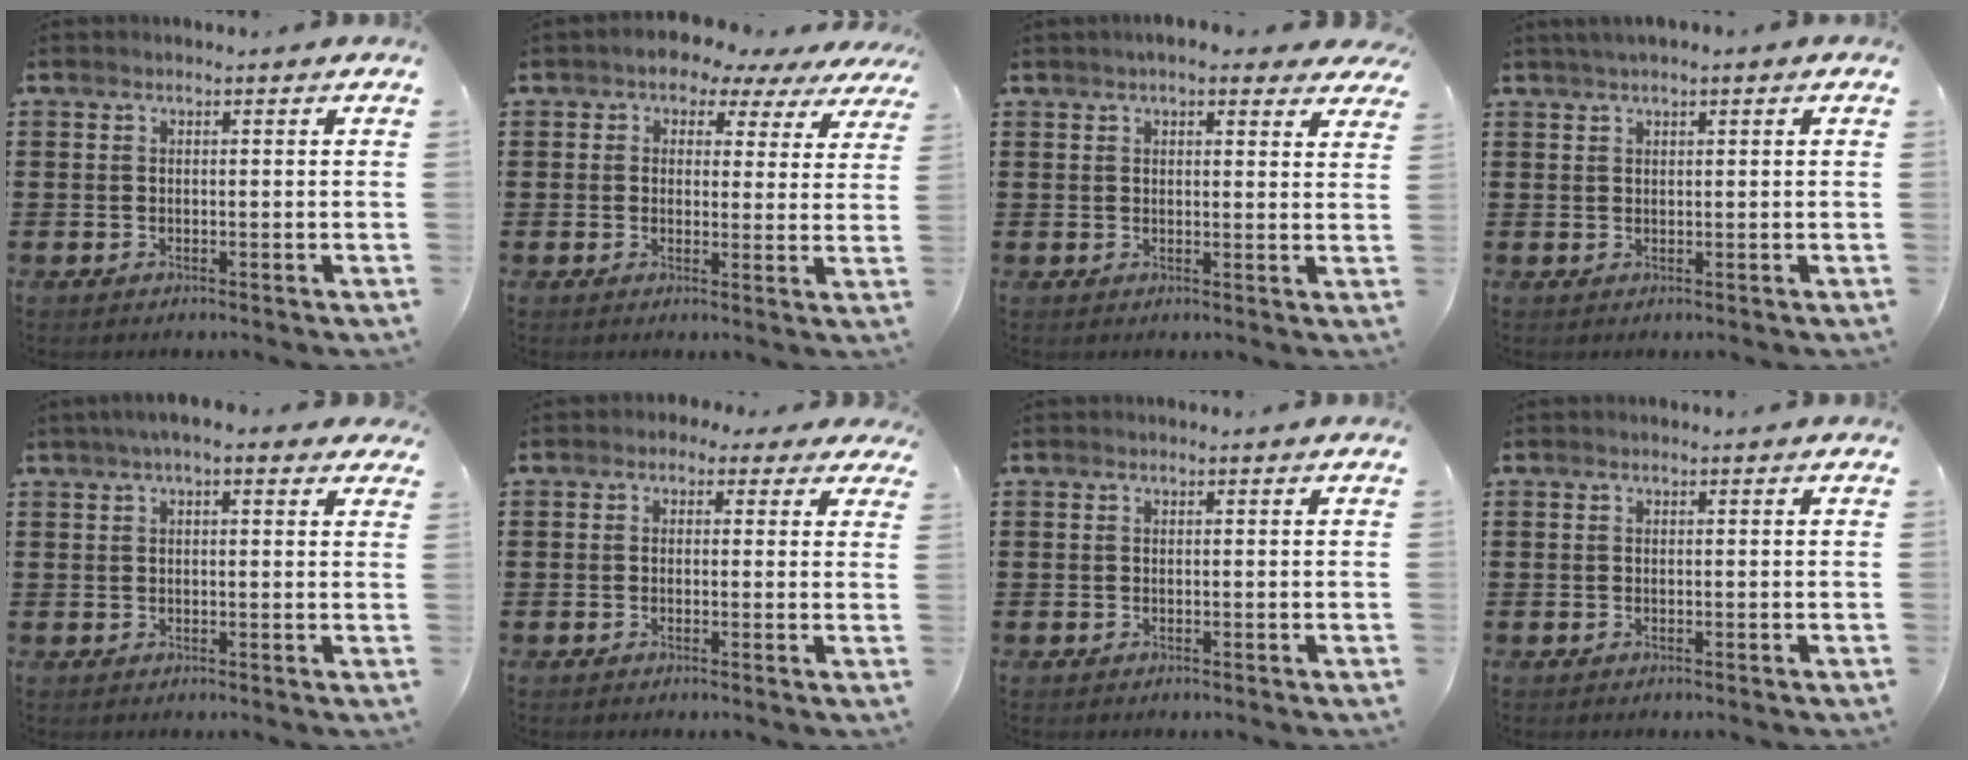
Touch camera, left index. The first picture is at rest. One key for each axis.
{"total": 3.0, "fx": 2.3, "fy": 1.9, "fz": 0.5, "tx": -0.020, "ty": -0.010, "tz": 0.035}
{"total": 3.6, "fx": 3.0, "fy": 0.7, "fz": 1.9, "tx": -0.037, "ty": -0.004, "tz": 0.053}
{"total": 1.2, "fx": 0.8, "fy": 0.2, "fz": 0.9, "tx": -0.017, "ty": 0.002, "tz": 0.014}
{"total": 3.1, "fx": 1.8, "fy": 1.0, "fz": 2.4, "tx": -0.050, "ty": 0.009, "tz": 0.030}
{"total": 1.6, "fx": 0.2, "fy": 1.4, "fz": 0.7, "tx": -0.021, "ty": 0.010, "tz": 0.002}
{"total": 0.0}
{"total": 0.0}